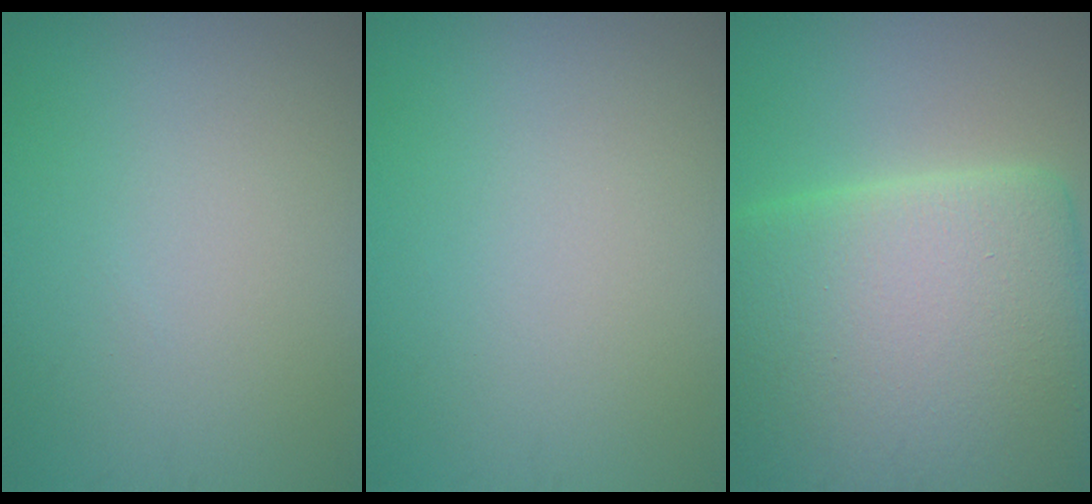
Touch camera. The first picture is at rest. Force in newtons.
{"total": 0.0}
{"total": 18.4, "press": 18.4, "slide": 0.7}